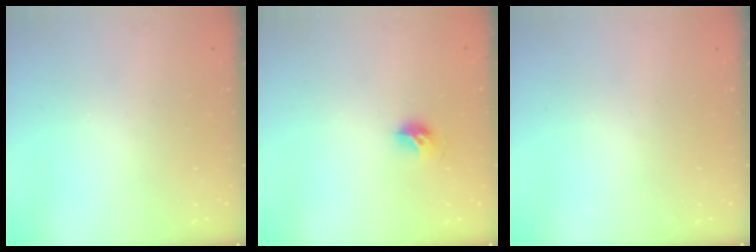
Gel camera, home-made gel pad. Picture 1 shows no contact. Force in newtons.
{"total": 6.7, "press": 6.7, "slide": 0.9}
{"total": 0.0}